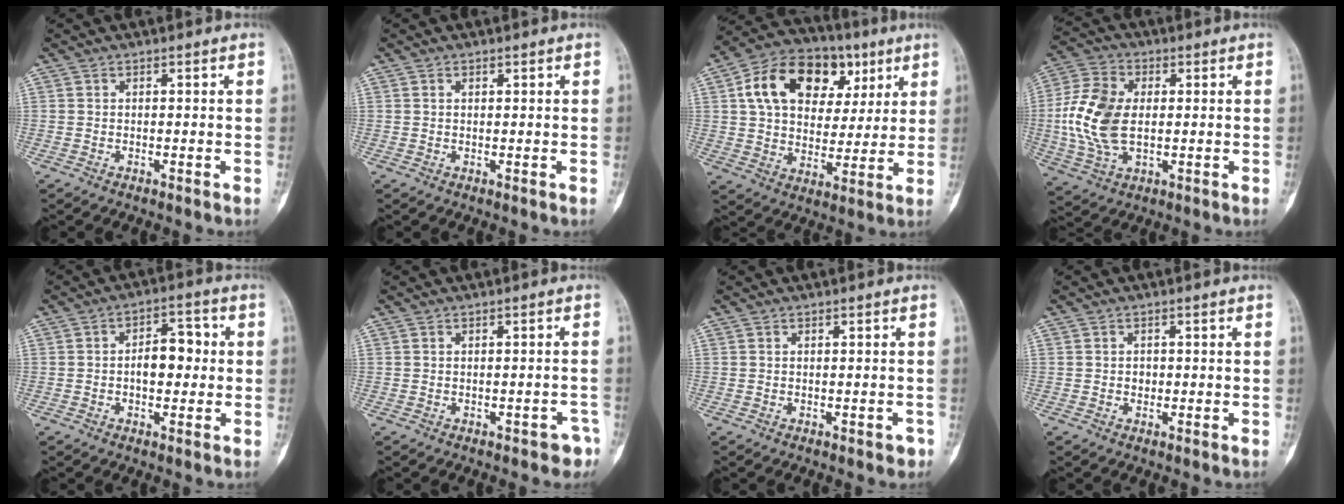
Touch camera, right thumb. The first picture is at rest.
{"total": 0.7, "force": [0.4, 0.4, 0.4], "torque": [-0.006, -0.001, 0.006]}
{"total": 20.0, "force": [7.2, 13.7, 12.7], "torque": [-0.178, 0.008, 0.115]}
{"total": 13.6, "force": [0.4, 8.3, 10.8], "torque": [-0.226, 0.006, 0.007]}
{"total": 7.2, "force": [0.0, 4.3, 5.8], "torque": [-0.066, 0.020, -0.006]}
{"total": 3.0, "force": [-1.8, 1.6, 1.7], "torque": [-0.007, 0.018, -0.018]}
{"total": 1.1, "force": [-0.5, 0.6, 0.8], "torque": [-0.008, 0.006, -0.002]}
{"total": 1.3, "force": [-0.1, 1.1, 0.7], "torque": [-0.005, 0.004, -0.001]}